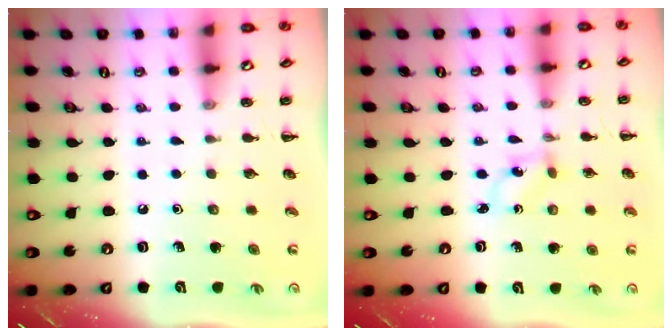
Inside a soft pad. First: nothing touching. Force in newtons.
{"total": 0.9, "press": 0.8, "slide": 0.5}